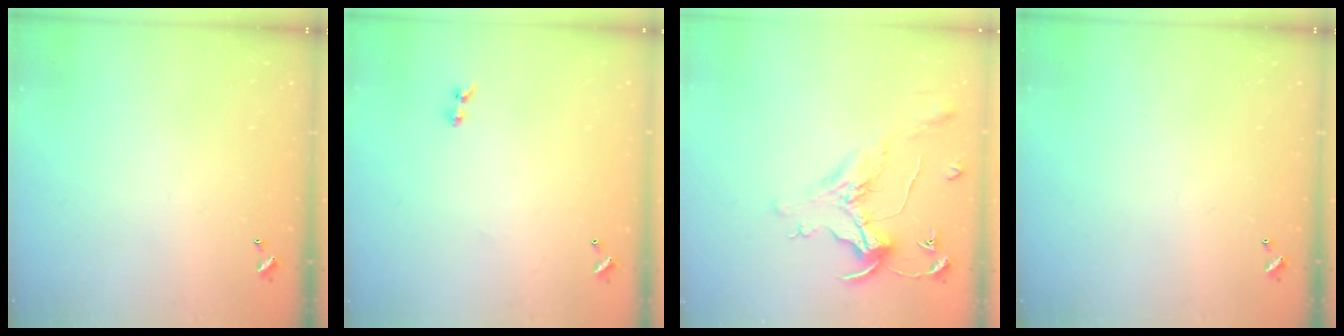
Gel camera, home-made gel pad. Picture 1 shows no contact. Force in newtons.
{"total": 2.0, "press": 1.7, "slide": 1.0}
{"total": 1.6, "press": 1.4, "slide": 0.7}
{"total": 0.0}